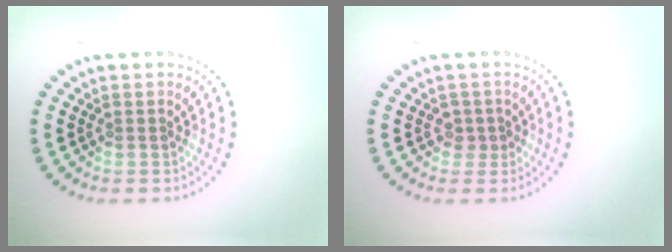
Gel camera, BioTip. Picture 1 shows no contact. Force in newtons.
{"total": 1.4, "press": 1.1, "slide": 0.9}